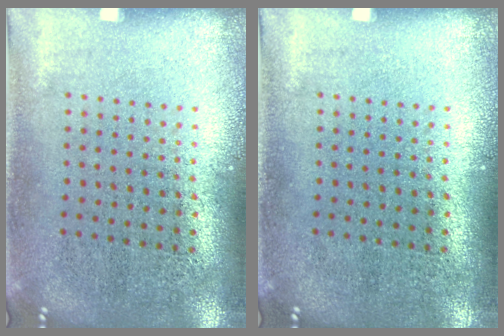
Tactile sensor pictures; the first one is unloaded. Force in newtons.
{"total": 0.0}